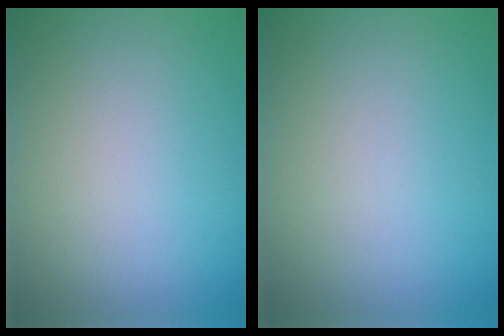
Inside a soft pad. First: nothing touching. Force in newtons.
{"total": 0.0}